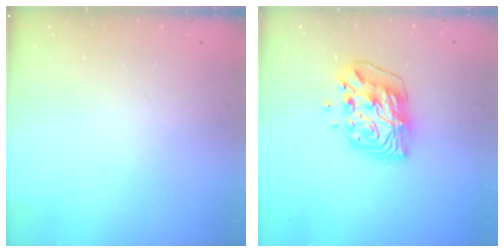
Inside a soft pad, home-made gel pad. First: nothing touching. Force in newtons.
{"total": 10.6, "press": 10.5, "slide": 1.6}